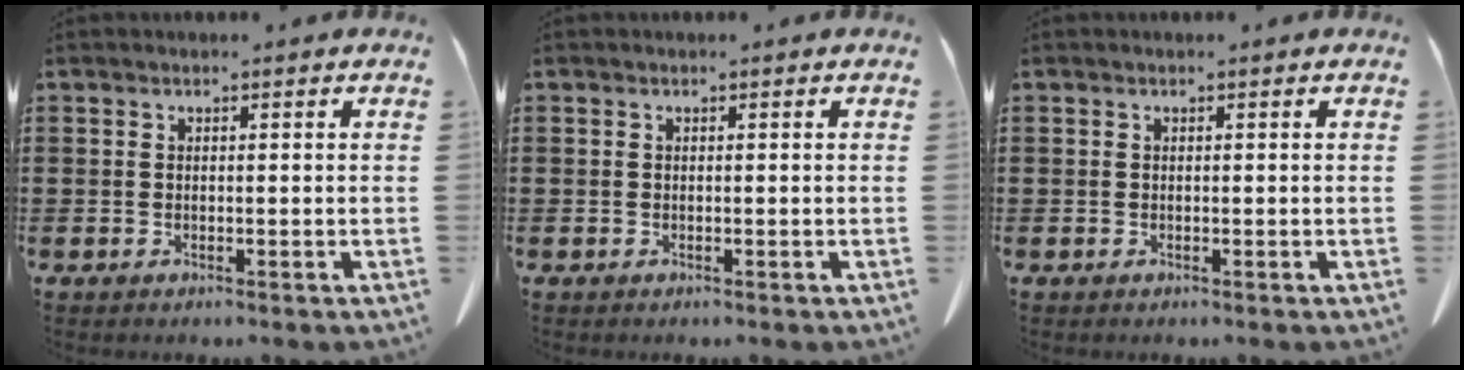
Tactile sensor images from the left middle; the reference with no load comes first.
{"total": 0.0}
{"total": 0.0}